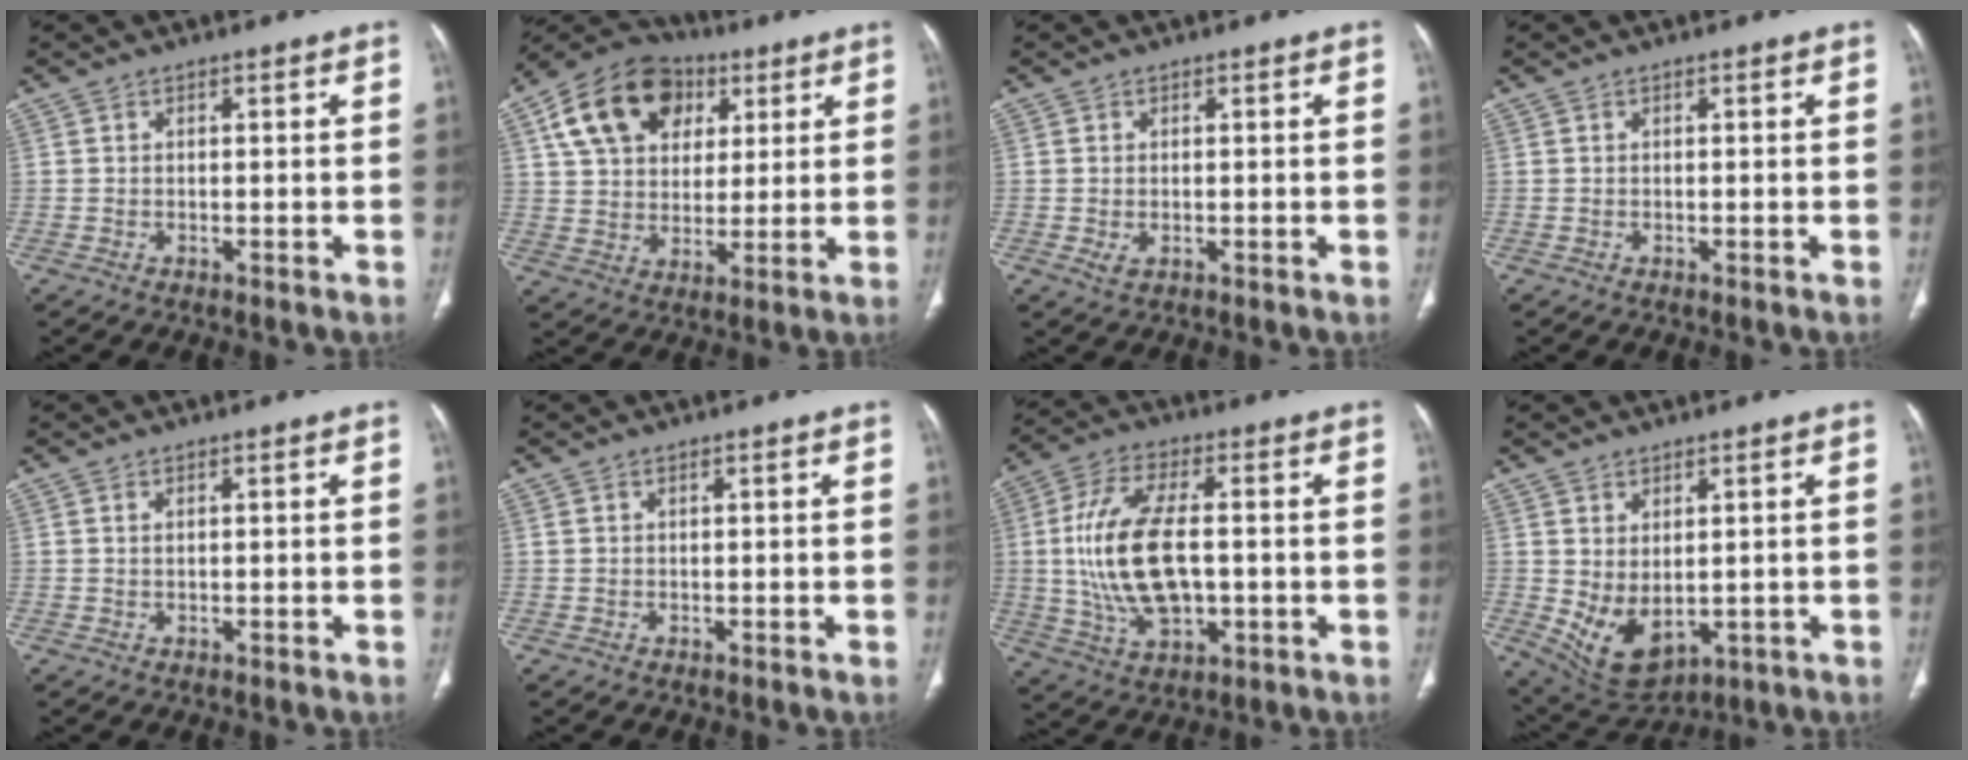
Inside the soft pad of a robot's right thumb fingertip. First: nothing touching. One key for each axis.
{"total": 17.7, "fx": 6.9, "fy": 12.7, "fz": 10.1, "tx": -0.157, "ty": 0.004, "tz": 0.115}
{"total": 1.7, "fx": -0.3, "fy": 1.1, "fz": 1.3, "tx": -0.030, "ty": -0.002, "tz": -0.002}
{"total": 0.0}
{"total": 0.7, "fx": 0.4, "fy": 0.2, "fz": 0.5, "tx": -0.013, "ty": 0.003, "tz": 0.010}
{"total": 0.6, "fx": 0.4, "fy": 0.2, "fz": 0.3, "tx": -0.010, "ty": 0.004, "tz": 0.011}
{"total": 16.6, "fx": 0.0, "fy": 8.2, "fz": 14.4, "tx": -0.285, "ty": 0.003, "tz": 0.006}
{"total": 8.7, "fx": -0.5, "fy": 5.2, "fz": 7.0, "tx": -0.111, "ty": -0.009, "tz": 0.024}